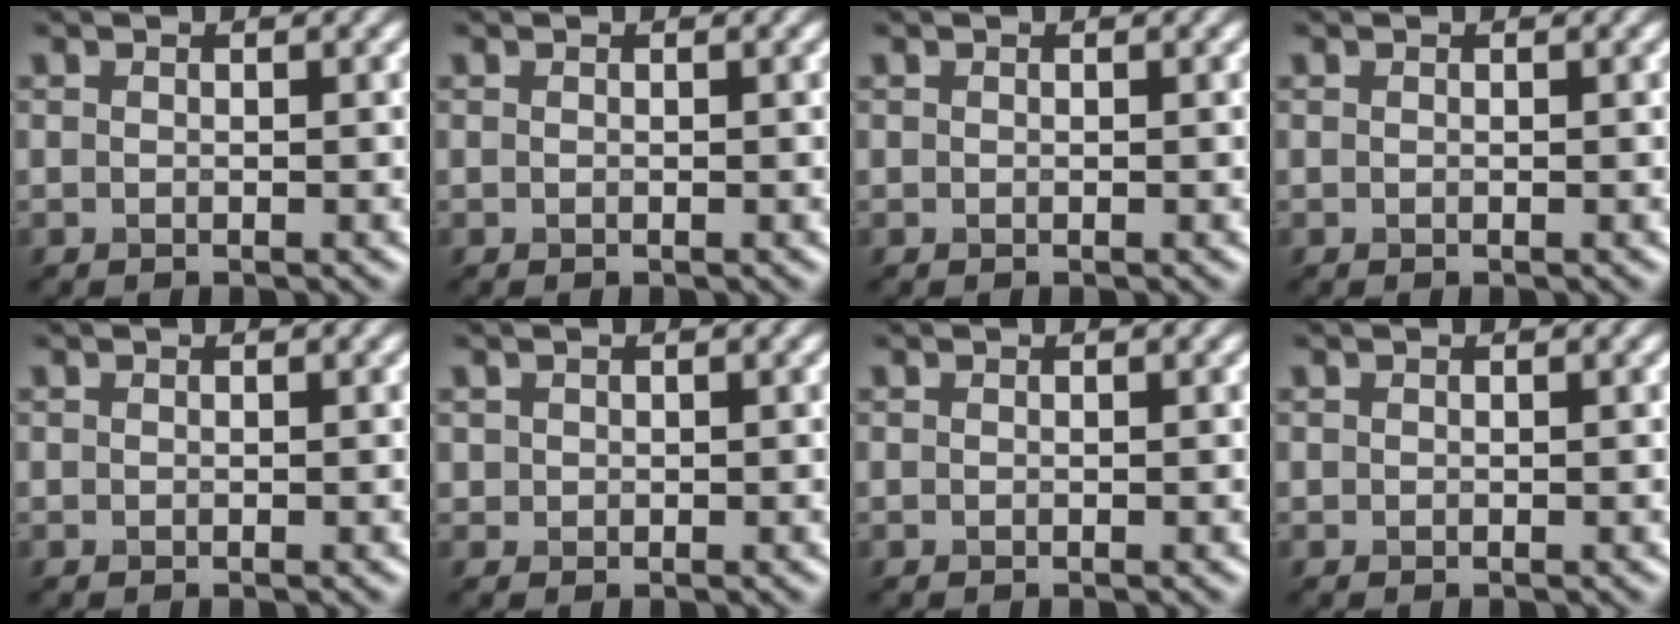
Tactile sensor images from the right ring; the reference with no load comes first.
{"total": 0.0}
{"total": 0.0}
{"total": 0.0}
{"total": 0.0}
{"total": 0.8, "force": [-0.1, -0.1, -0.8], "torque": [0.009, 0.008, 0.016]}
{"total": 0.0}
{"total": 0.5, "force": [-0.1, -0.3, -0.4], "torque": [0.000, -0.002, 0.007]}